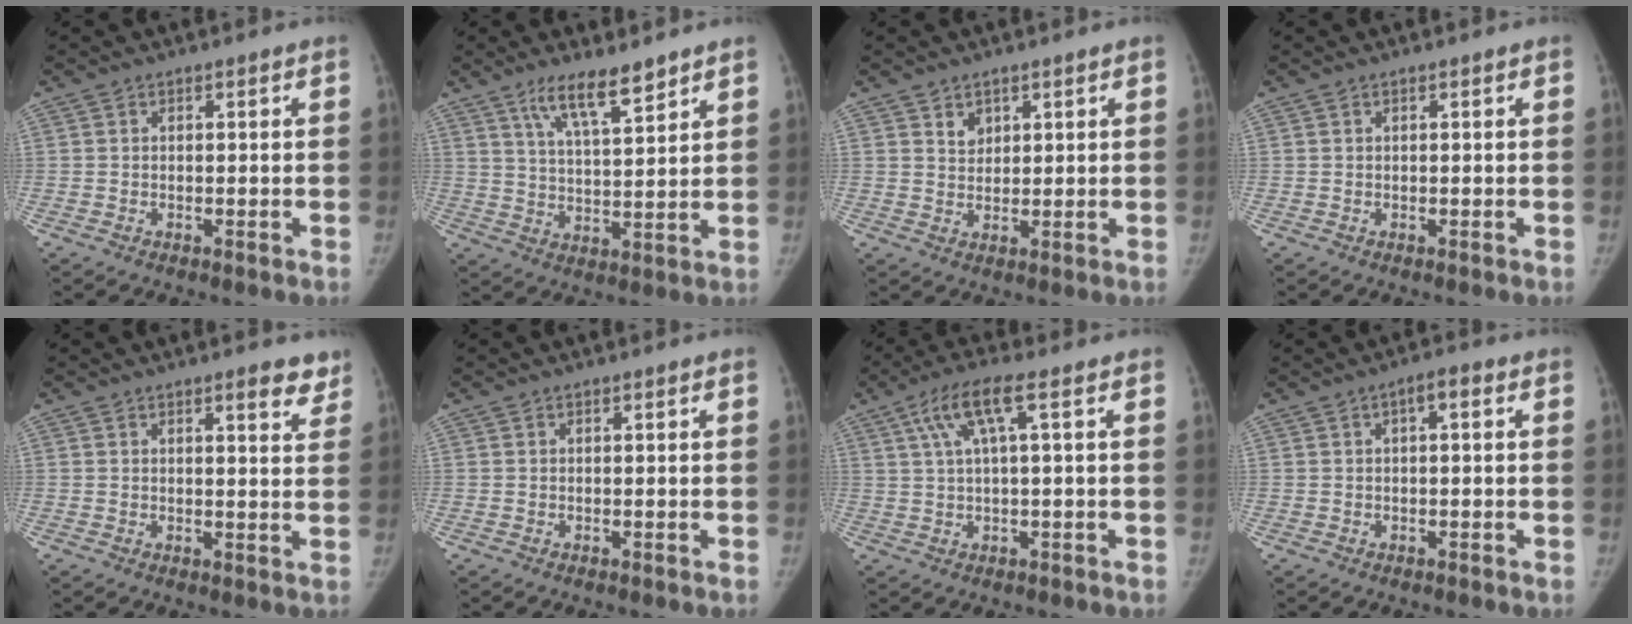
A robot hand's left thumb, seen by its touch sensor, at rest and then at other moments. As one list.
[{"total": 8.6, "force": [6.2, 1.9, 5.7], "torque": [-0.090, -0.037, 0.114]}, {"total": 2.7, "force": [1.7, 1.9, 0.8], "torque": [0.002, -0.012, 0.030]}, {"total": 0.0}, {"total": 4.5, "force": [3.2, 1.4, 2.9], "torque": [-0.016, -0.017, 0.037]}, {"total": 0.0}, {"total": 6.8, "force": [2.3, 1.0, 6.3], "torque": [-0.146, 0.019, 0.046]}, {"total": 2.5, "force": [0.4, 1.0, 2.3], "torque": [-0.029, 0.011, -0.001]}]